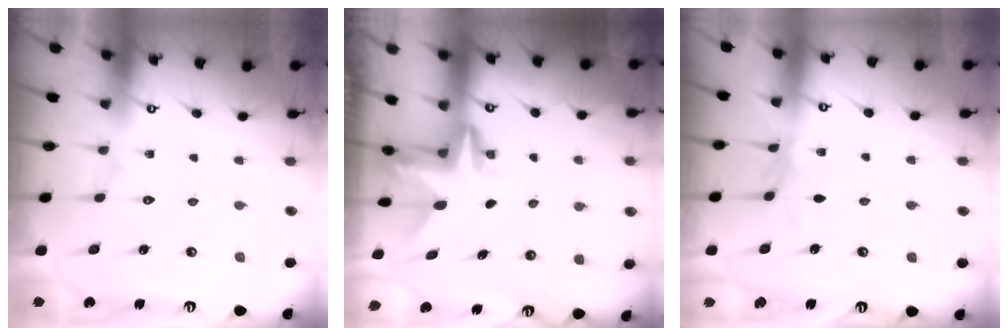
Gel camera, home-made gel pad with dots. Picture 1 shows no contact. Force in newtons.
{"total": 3.1, "press": 3.1, "slide": 0.2}
{"total": 1.5, "press": 1.5, "slide": 0.4}